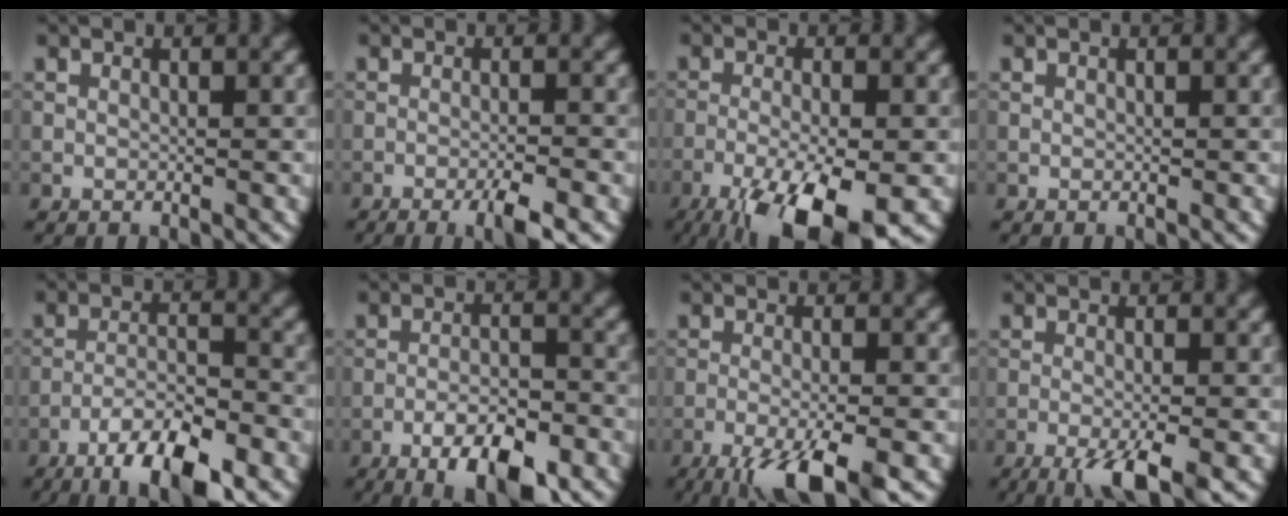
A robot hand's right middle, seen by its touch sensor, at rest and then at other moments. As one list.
[{"total": 3.8, "force": [-2.2, 0.5, 3.1], "torque": [-0.051, 0.000, -0.038]}, {"total": 11.2, "force": [-6.3, 3.3, 8.6], "torque": [-0.164, -0.029, -0.103]}, {"total": 0.0}, {"total": 8.6, "force": [-5.7, 2.1, 6.0], "torque": [-0.100, -0.001, -0.098]}, {"total": 6.9, "force": [-4.3, 2.0, 5.1], "torque": [-0.083, 0.004, -0.070]}, {"total": 7.8, "force": [-4.7, 1.7, 5.9], "torque": [-0.094, -0.011, -0.085]}, {"total": 5.2, "force": [-2.9, 1.0, 4.2], "torque": [-0.069, -0.002, -0.052]}]